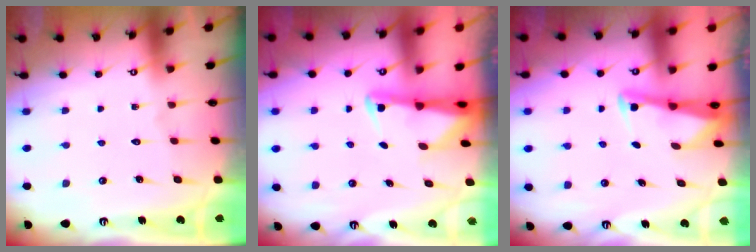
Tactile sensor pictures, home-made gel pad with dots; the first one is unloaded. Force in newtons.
{"total": 2.4, "press": 2.3, "slide": 0.5}
{"total": 2.8, "press": 2.8, "slide": 0.2}